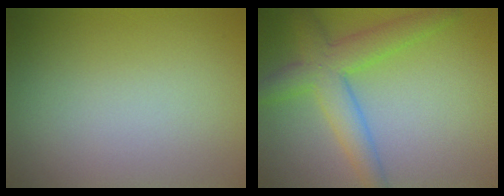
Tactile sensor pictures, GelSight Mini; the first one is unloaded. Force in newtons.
{"total": 5.1, "press": 5.1, "slide": 0.2}